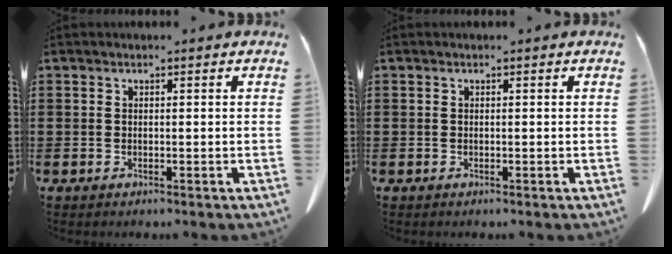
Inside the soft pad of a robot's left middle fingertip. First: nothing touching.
{"total": 0.0}